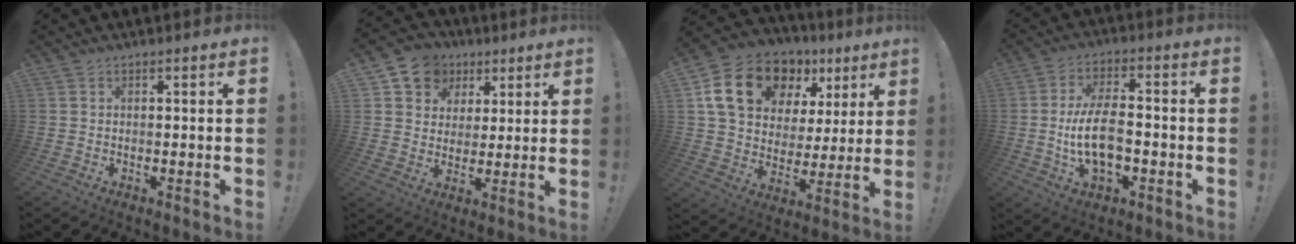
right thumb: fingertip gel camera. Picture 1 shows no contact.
{"total": 9.6, "force": [4.5, 8.2, 2.4], "torque": [-0.040, -0.021, 0.091]}
{"total": 19.5, "force": [10.2, 12.6, 10.8], "torque": [-0.180, -0.040, 0.196]}
{"total": 12.7, "force": [-2.4, 6.5, 10.6], "torque": [-0.193, 0.003, -0.046]}